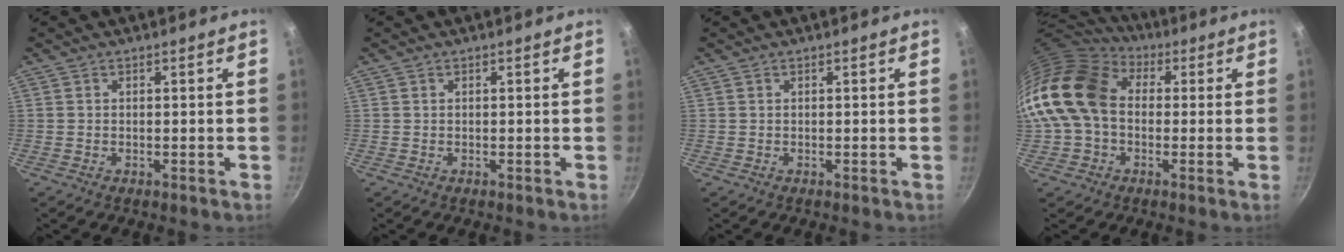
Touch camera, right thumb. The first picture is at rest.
{"total": 0.0}
{"total": 0.0}
{"total": 17.7, "force": [1.0, 13.3, 11.7], "torque": [-0.215, 0.035, 0.006]}